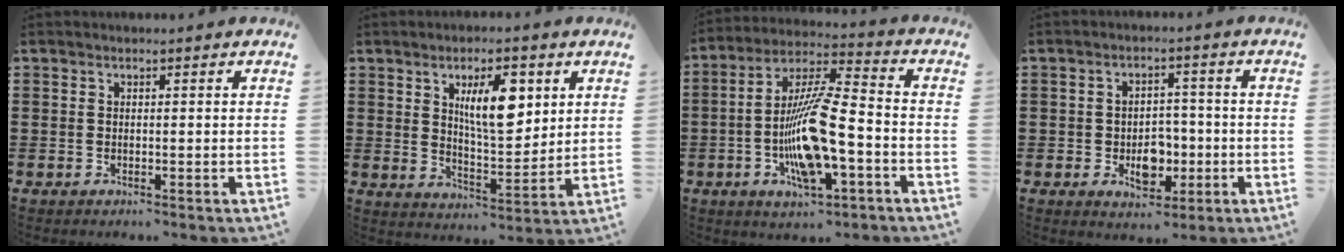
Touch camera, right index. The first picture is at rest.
{"total": 9.3, "force": [3.5, 3.6, 7.8], "torque": [-0.128, -0.002, 0.053]}
{"total": 13.0, "force": [-4.0, 3.3, 11.9], "torque": [-0.245, -0.008, -0.077]}
{"total": 5.6, "force": [-1.5, 3.9, 3.7], "torque": [-0.053, 0.005, -0.028]}